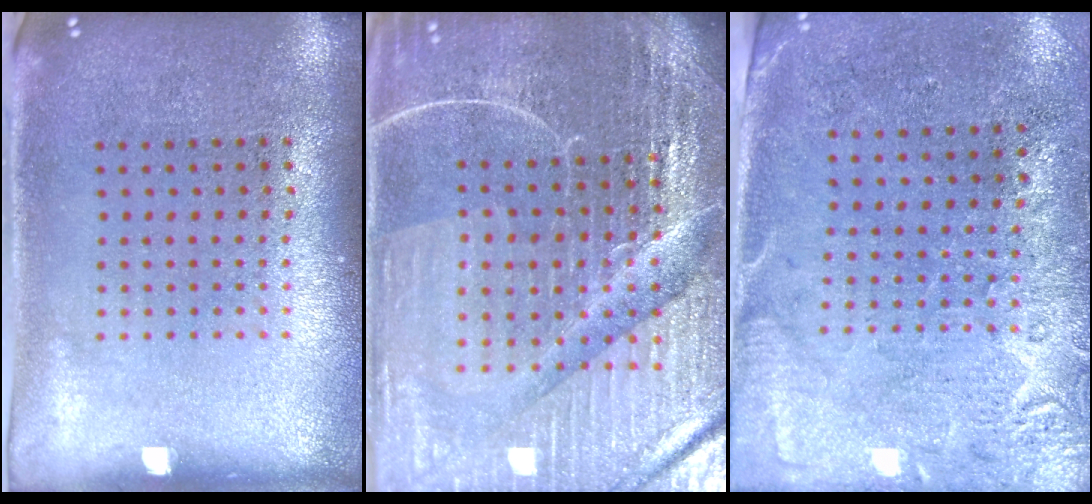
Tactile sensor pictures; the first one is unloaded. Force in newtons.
{"total": 5.8, "press": 5.3, "slide": 2.4}
{"total": 2.8, "press": 2.4, "slide": 1.5}